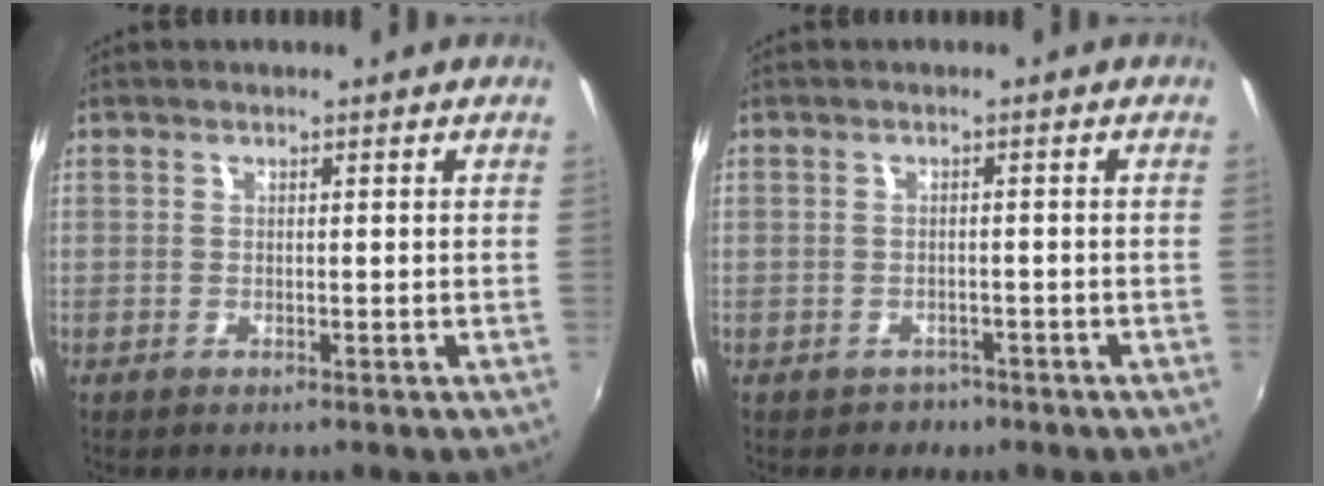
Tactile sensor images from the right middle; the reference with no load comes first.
{"total": 2.4, "force": [-1.5, 1.9, 0.3], "torque": [-0.011, -0.001, -0.018]}